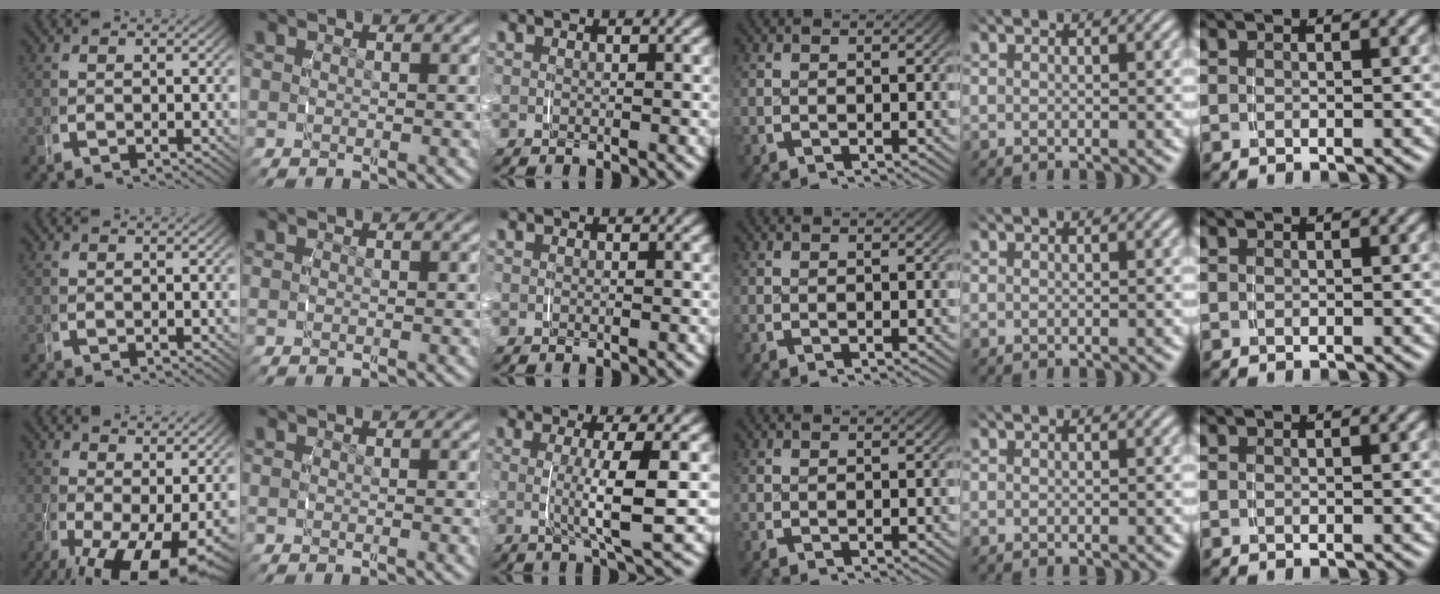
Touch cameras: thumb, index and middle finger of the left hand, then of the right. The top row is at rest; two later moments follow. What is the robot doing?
{"motion": "grasp_and_lifting", "object": "plastic wrap"}